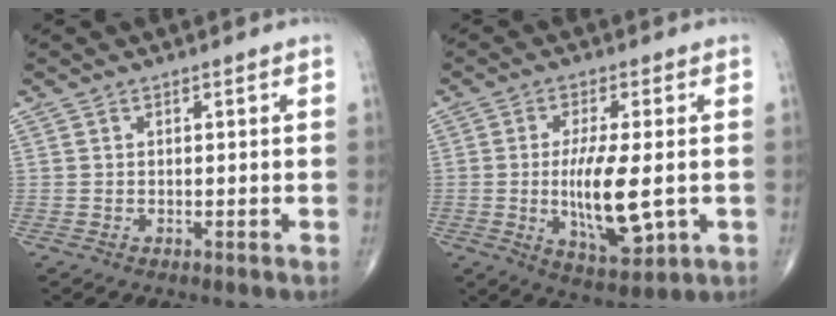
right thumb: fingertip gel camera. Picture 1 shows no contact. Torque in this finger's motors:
{"motor_torque": [0.51, 1.52, 1.84, -0.22, 0.56]}